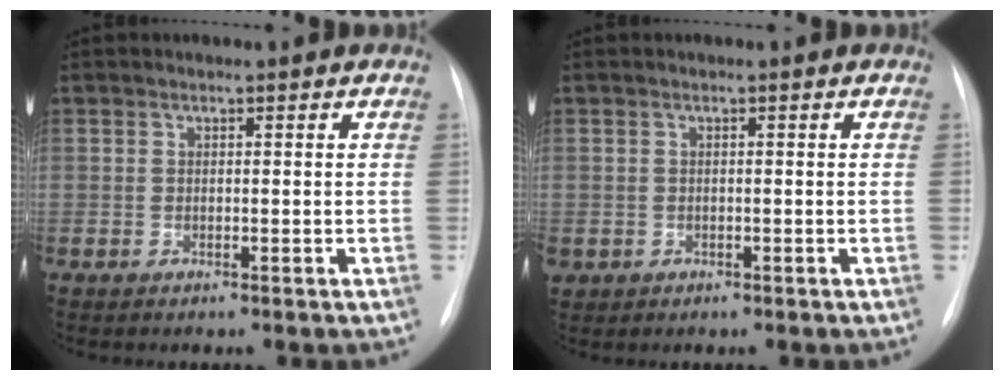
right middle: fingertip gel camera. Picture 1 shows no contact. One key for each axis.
{"total": 1.4, "fx": -0.4, "fy": 1.2, "fz": 0.4, "tx": -0.006, "ty": 0.004, "tz": 0.002}